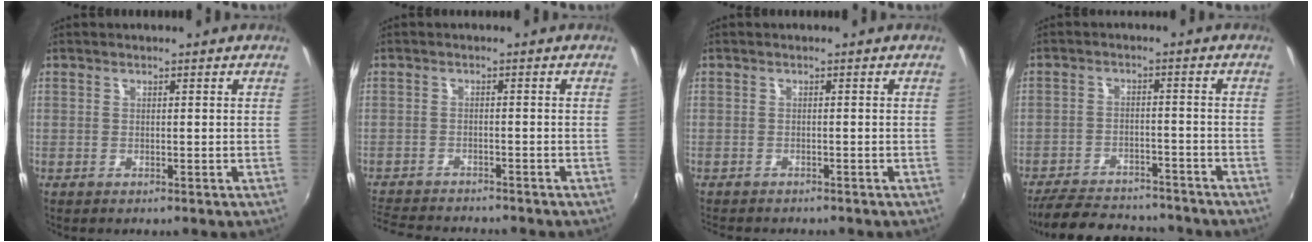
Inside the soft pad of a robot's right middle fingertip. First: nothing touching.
{"total": 9.3, "force": [-8.6, 1.7, 3.0], "torque": [-0.086, -0.012, -0.141]}
{"total": 3.0, "force": [-2.8, 0.6, 0.9], "torque": [-0.027, -0.014, -0.042]}
{"total": 16.2, "force": [-14.3, 4.8, 6.1], "torque": [-0.142, -0.003, -0.201]}